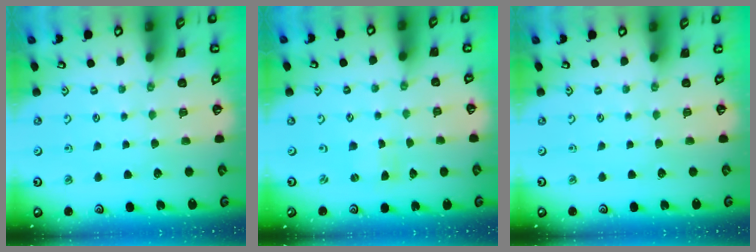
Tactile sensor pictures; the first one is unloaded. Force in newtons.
{"total": 0.0}
{"total": 0.0}